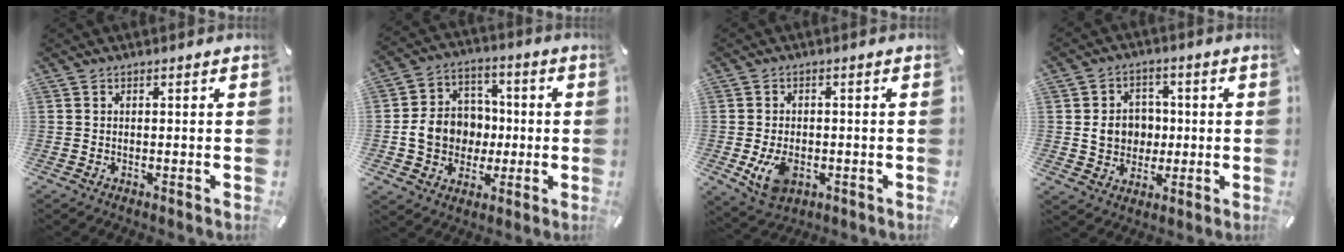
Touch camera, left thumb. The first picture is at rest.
{"total": 11.1, "force": [-1.4, 10.3, 4.1], "torque": [-0.080, 0.022, -0.015]}
{"total": 6.9, "force": [-1.7, 4.9, 4.5], "torque": [-0.081, 0.003, -0.029]}
{"total": 7.8, "force": [0.3, 7.1, 3.1], "torque": [-0.039, 0.007, 0.007]}